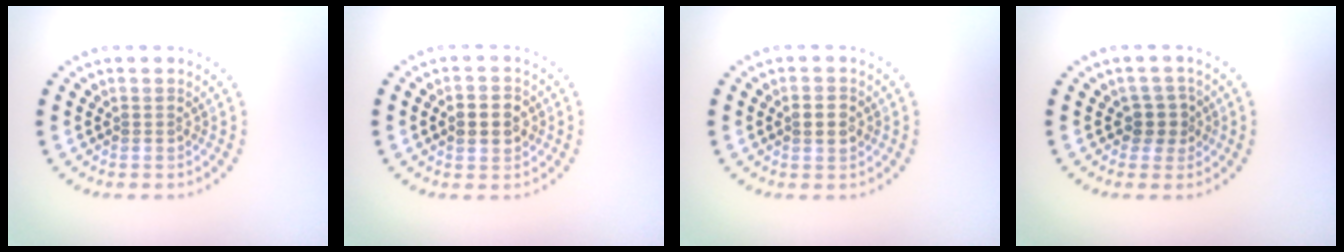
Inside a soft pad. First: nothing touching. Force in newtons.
{"total": 2.6, "press": 2.6, "slide": 0.2}
{"total": 2.1, "press": 2.1, "slide": 0.2}
{"total": 2.1, "press": 1.7, "slide": 1.2}